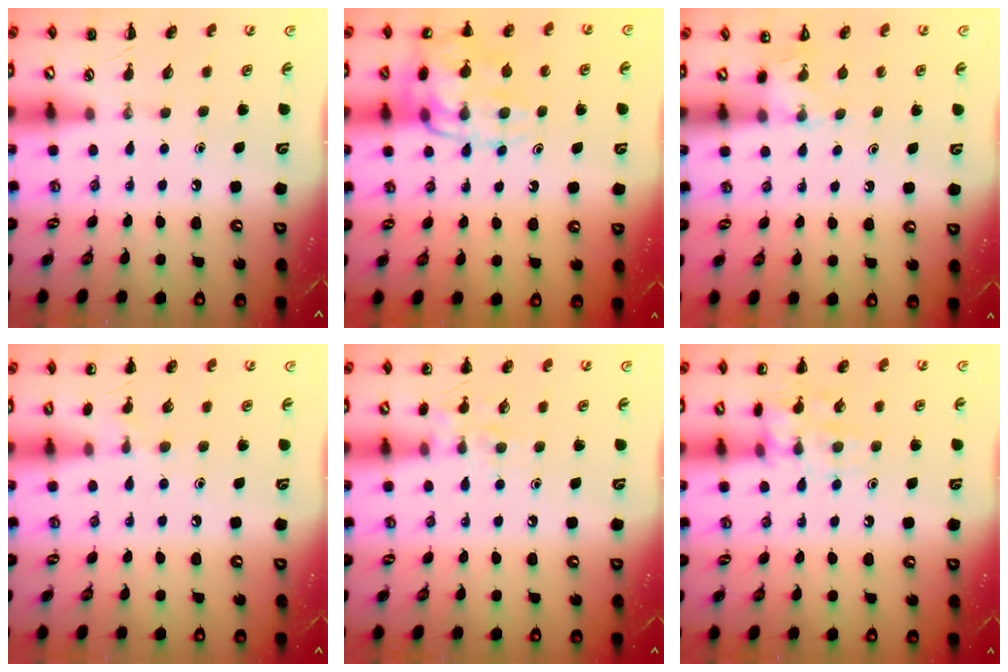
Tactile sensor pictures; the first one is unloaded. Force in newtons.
{"total": 14.7, "press": 14.5, "slide": 2.3}
{"total": 4.0, "press": 3.9, "slide": 1.1}
{"total": 5.2, "press": 5.0, "slide": 1.6}
{"total": 8.5, "press": 8.4, "slide": 1.6}
{"total": 10.9, "press": 10.8, "slide": 1.1}